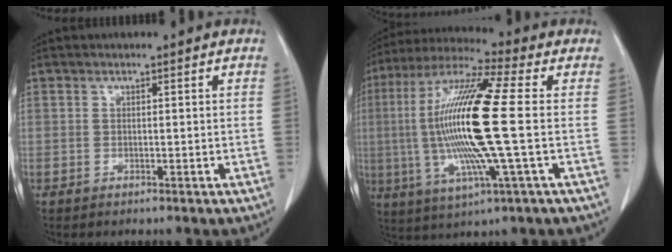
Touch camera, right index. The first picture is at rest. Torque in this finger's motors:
{"motor_torque": [2.14, 0.00, 1.05, 0.21]}